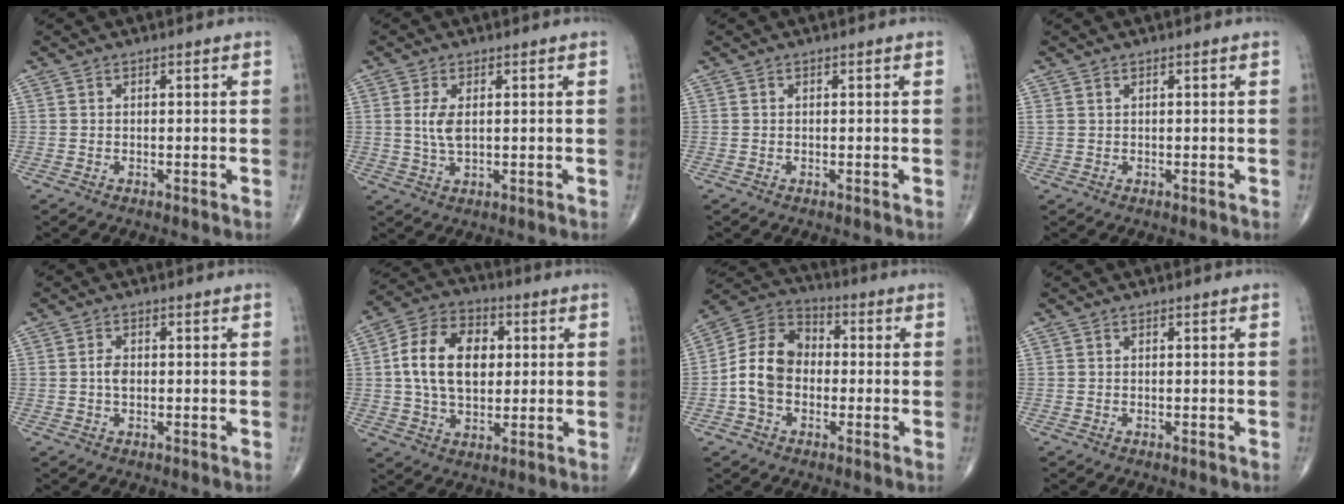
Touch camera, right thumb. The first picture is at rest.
{"total": 4.5, "force": [0.8, 2.2, 3.9], "torque": [-0.084, -0.005, 0.019]}
{"total": 0.0}
{"total": 1.0, "force": [0.6, 0.6, 0.5], "torque": [-0.010, 0.005, 0.014]}
{"total": 2.4, "force": [0.0, 1.6, 1.8], "torque": [-0.032, 0.003, -0.001]}
{"total": 15.1, "force": [2.0, 10.2, 11.0], "torque": [-0.172, 0.013, 0.030]}
{"total": 12.1, "force": [-1.5, 9.2, 7.8], "torque": [-0.130, 0.039, -0.038]}
{"total": 0.0}